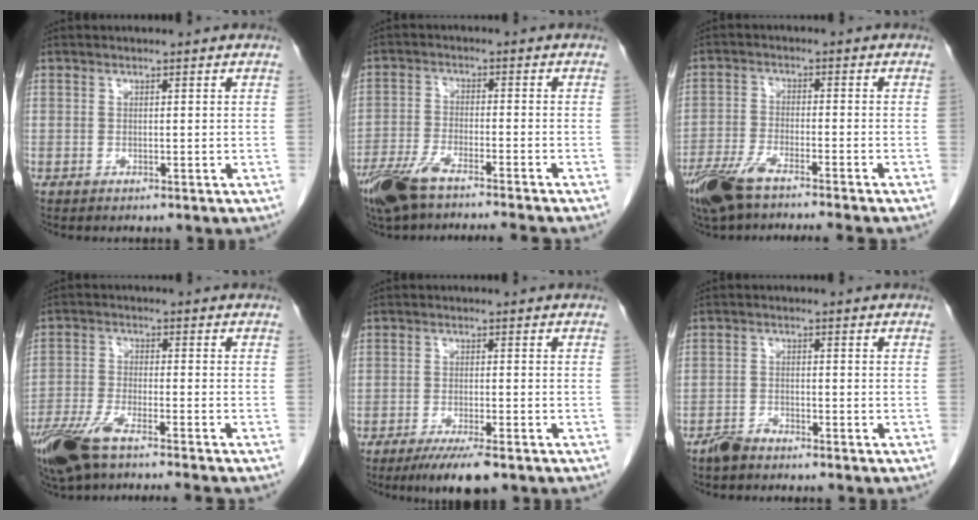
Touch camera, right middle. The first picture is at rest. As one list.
[{"total": 10.7, "force": [-8.9, 0.5, 5.8], "torque": [-0.106, -0.021, -0.152]}, {"total": 9.7, "force": [-7.9, 0.5, 5.6], "torque": [-0.103, -0.022, -0.137]}, {"total": 10.9, "force": [-8.8, 0.7, 6.5], "torque": [-0.120, -0.024, -0.152]}, {"total": 6.5, "force": [-4.6, 0.9, 4.5], "torque": [-0.069, -0.016, -0.070]}, {"total": 2.4, "force": [-2.3, 0.5, 0.7], "torque": [-0.015, -0.003, -0.042]}]